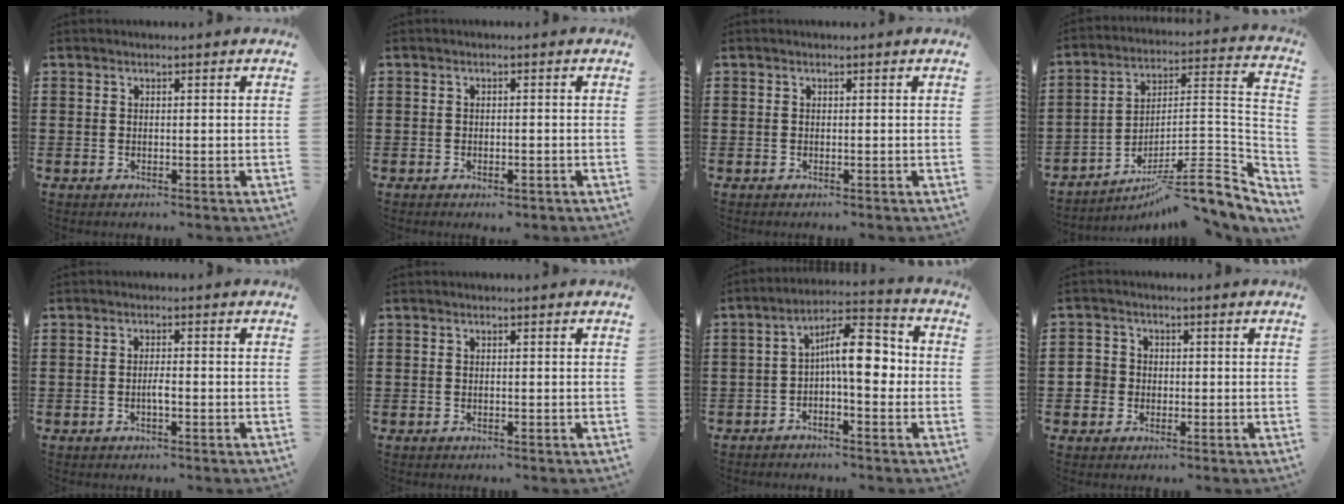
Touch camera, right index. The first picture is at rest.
{"total": 0.9, "force": [-0.8, 0.2, 0.5], "torque": [-0.013, -0.004, -0.014]}
{"total": 0.0}
{"total": 8.9, "force": [-5.9, 1.3, 6.5], "torque": [-0.093, -0.009, -0.122]}
{"total": 1.7, "force": [-0.6, 0.4, 1.6], "torque": [-0.030, 0.000, -0.010]}
{"total": 0.0}
{"total": 9.1, "force": [-0.4, 3.2, 8.5], "torque": [-0.139, 0.011, -0.012]}
{"total": 3.0, "force": [-0.8, 2.8, 0.8], "torque": [-0.033, 0.005, -0.021]}